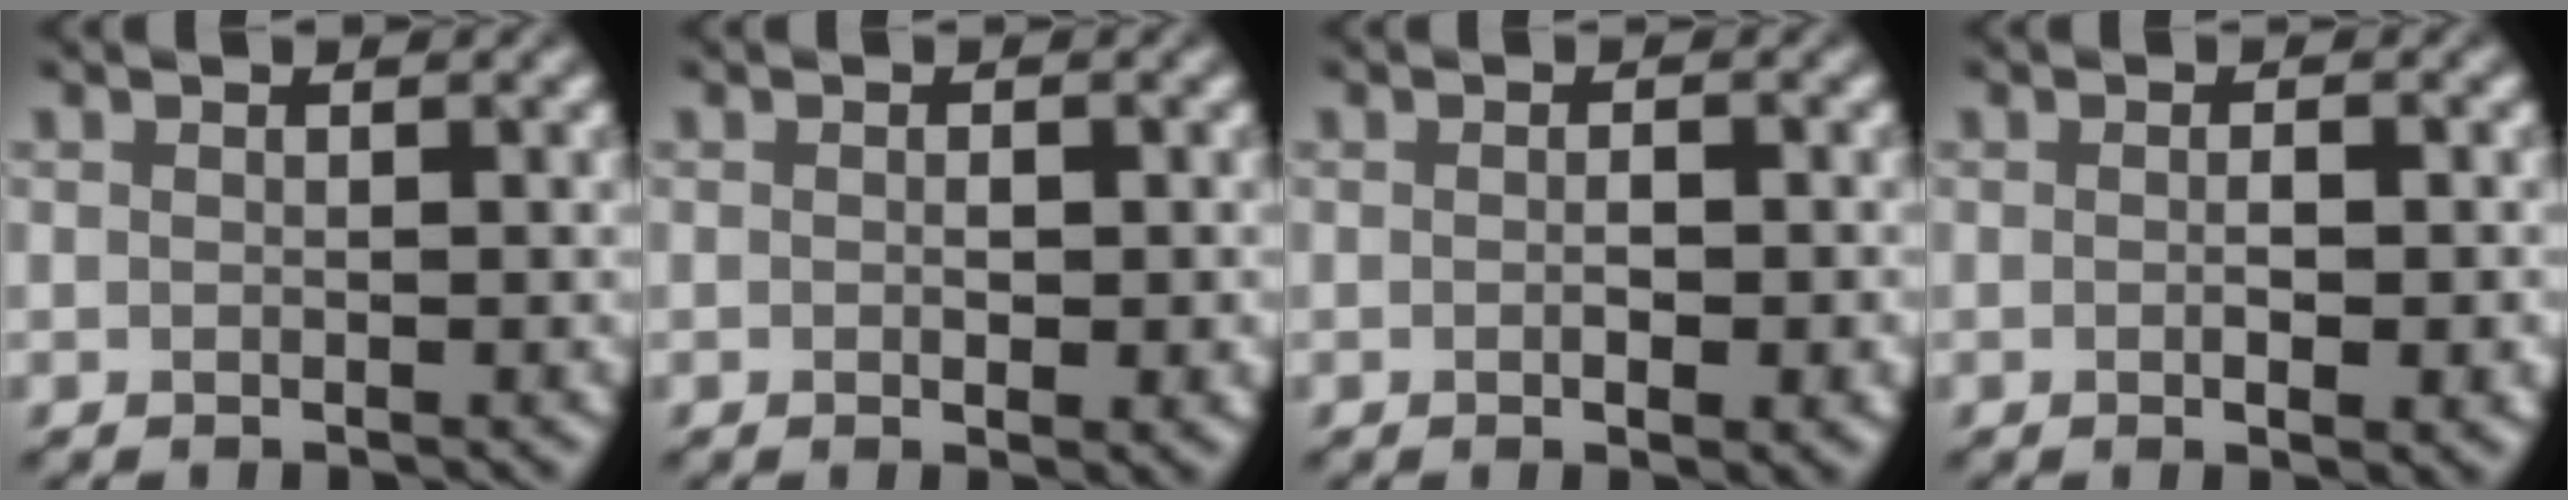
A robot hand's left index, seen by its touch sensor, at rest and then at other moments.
{"total": 1.6, "force": [-0.9, 0.3, 1.2], "torque": [-0.022, 0.003, 0.003]}
{"total": 2.0, "force": [-1.1, 0.3, 1.7], "torque": [-0.028, 0.001, 0.000]}
{"total": 2.4, "force": [-1.0, 0.3, 2.1], "torque": [-0.033, 0.002, 0.001]}